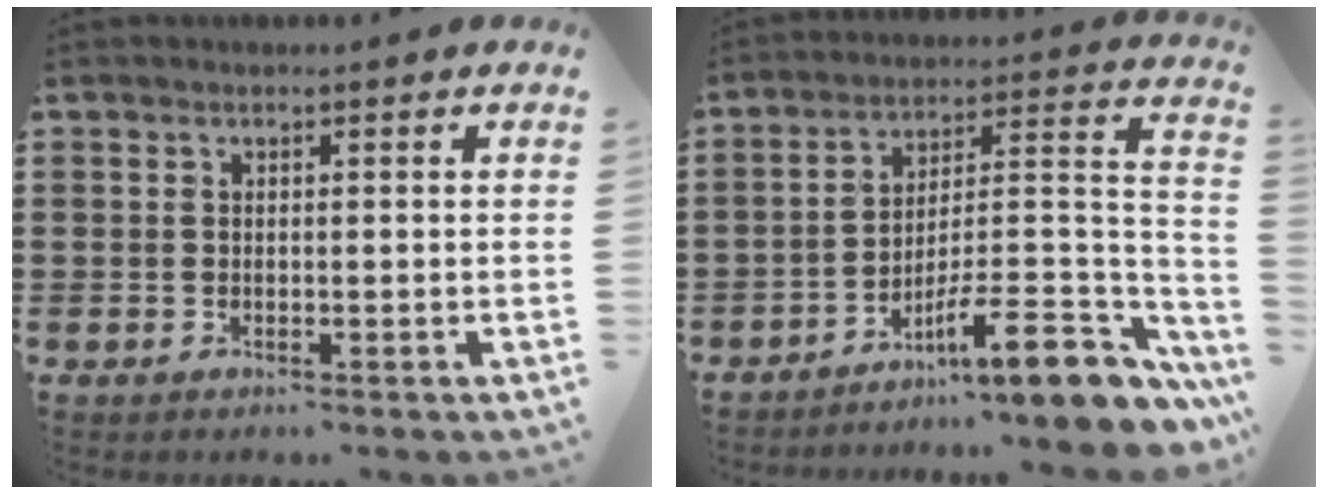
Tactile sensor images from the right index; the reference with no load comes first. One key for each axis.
{"total": 12.1, "fx": -8.1, "fy": 2.5, "fz": 8.6, "tx": -0.114, "ty": 0.013, "tz": -0.142}